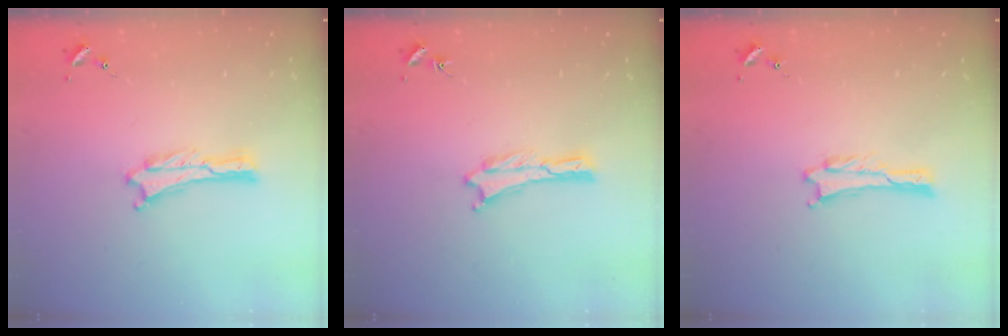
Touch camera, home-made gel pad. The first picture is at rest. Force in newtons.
{"total": 0.0}
{"total": 0.6, "press": 0.6, "slide": 0.1}